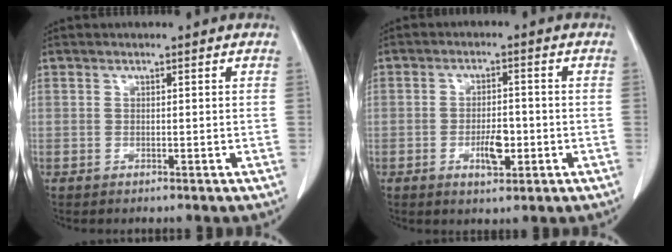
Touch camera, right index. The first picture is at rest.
{"total": 4.5, "force": [-1.4, 1.7, 3.9], "torque": [-0.066, 0.002, -0.017]}